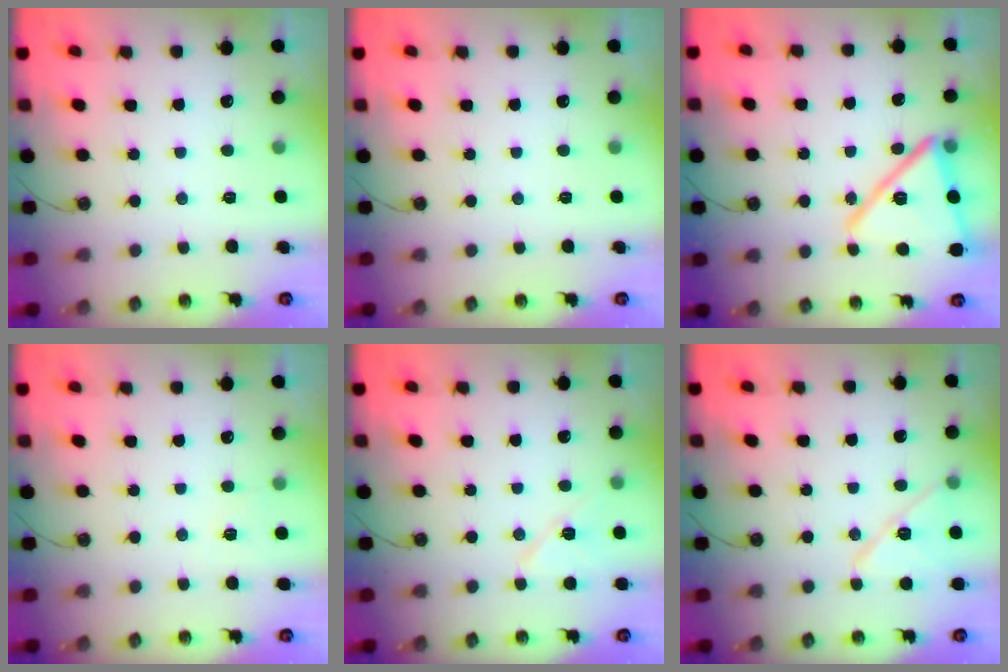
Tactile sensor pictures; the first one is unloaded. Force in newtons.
{"total": 0.0}
{"total": 19.7, "press": 19.6, "slide": 1.6}
{"total": 3.6, "press": 3.3, "slide": 1.4}
{"total": 8.8, "press": 5.2, "slide": 7.1}
{"total": 11.5, "press": 11.2, "slide": 2.5}